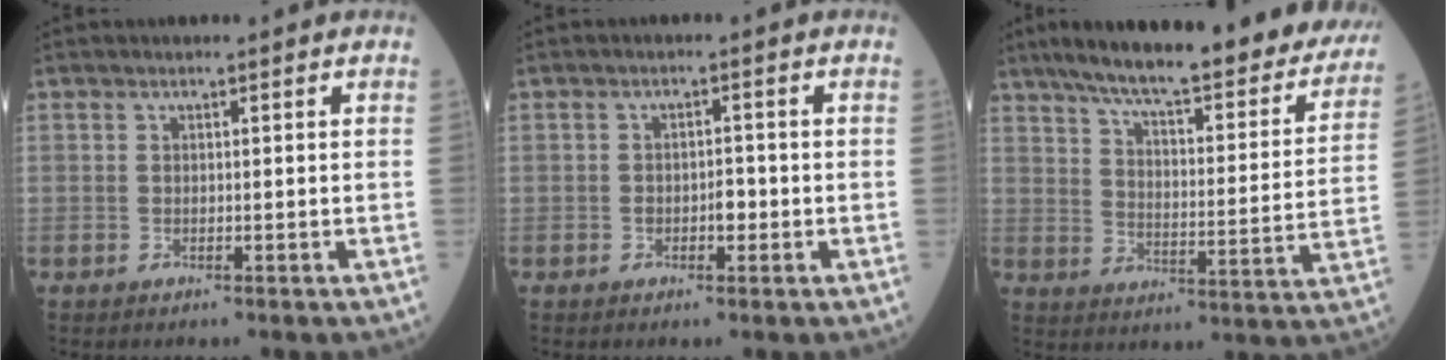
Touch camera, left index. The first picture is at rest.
{"total": 2.0, "force": [-0.7, 1.0, 1.6], "torque": [-0.021, 0.005, -0.011]}
{"total": 29.2, "force": [24.4, 5.5, 15.2], "torque": [-0.224, -0.033, 0.308]}